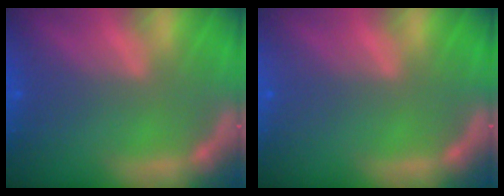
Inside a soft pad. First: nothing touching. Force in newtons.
{"total": 0.0}